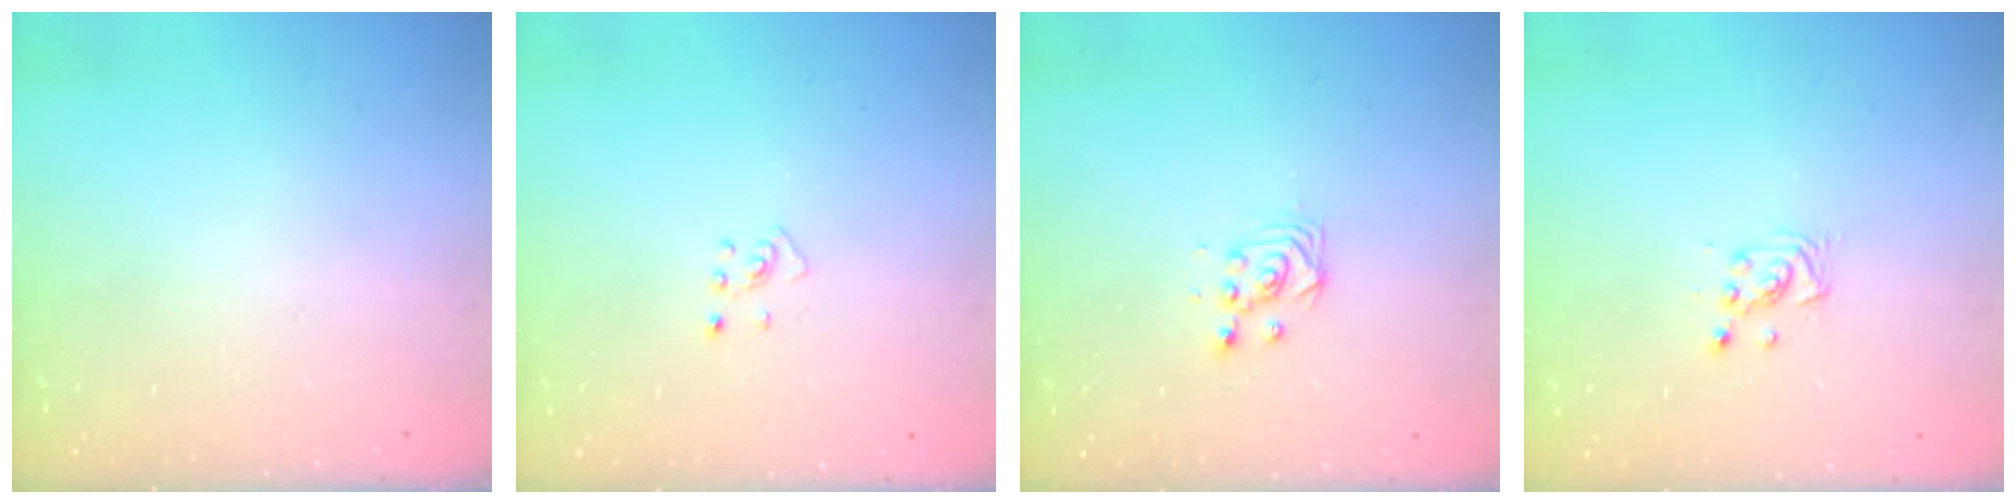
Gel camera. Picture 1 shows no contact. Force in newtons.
{"total": 2.7, "press": 2.7, "slide": 0.5}
{"total": 3.4, "press": 3.4, "slide": 0.1}
{"total": 3.0, "press": 2.9, "slide": 0.5}